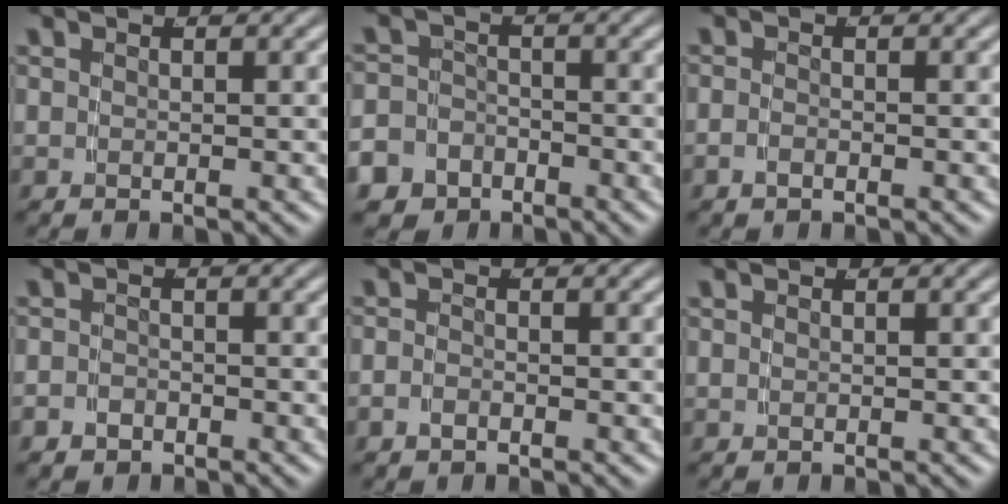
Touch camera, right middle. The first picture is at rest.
{"total": 7.3, "force": [-4.0, 5.8, 1.6], "torque": [-0.037, -0.027, -0.072]}
{"total": 0.9, "force": [-0.8, -0.1, 0.4], "torque": [-0.009, -0.005, -0.013]}
{"total": 1.7, "force": [-1.5, 0.9, 0.1], "torque": [-0.007, -0.015, -0.020]}
{"total": 1.1, "force": [-1.0, 0.2, 0.4], "torque": [-0.010, -0.007, -0.014]}
{"total": 0.0}